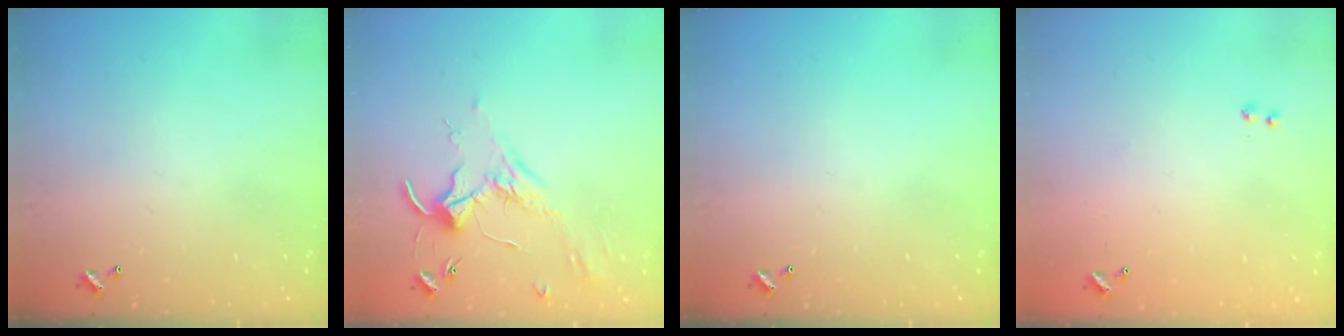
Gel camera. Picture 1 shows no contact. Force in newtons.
{"total": 1.7, "press": 1.7, "slide": 0.4}
{"total": 0.0}
{"total": 8.2, "press": 8.2, "slide": 0.5}